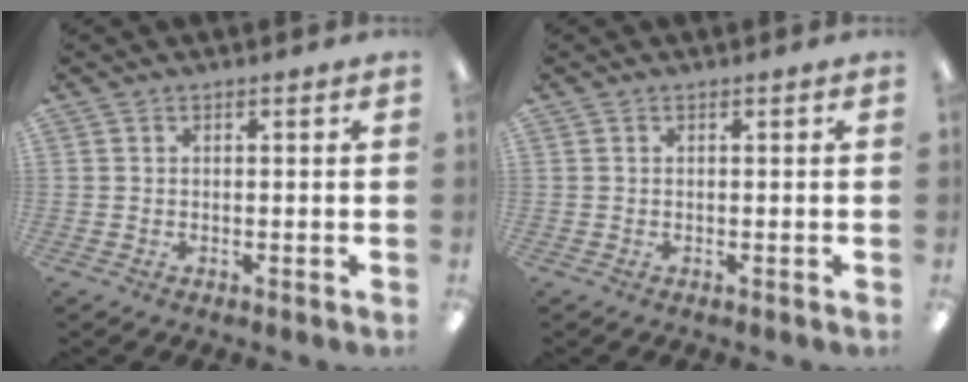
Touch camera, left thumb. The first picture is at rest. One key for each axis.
{"total": 0.0}